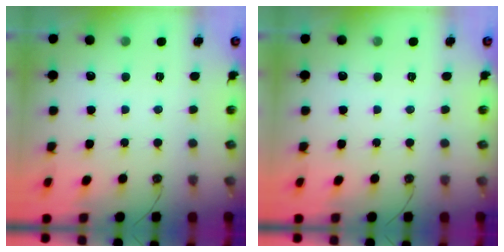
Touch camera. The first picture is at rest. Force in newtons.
{"total": 0.0}